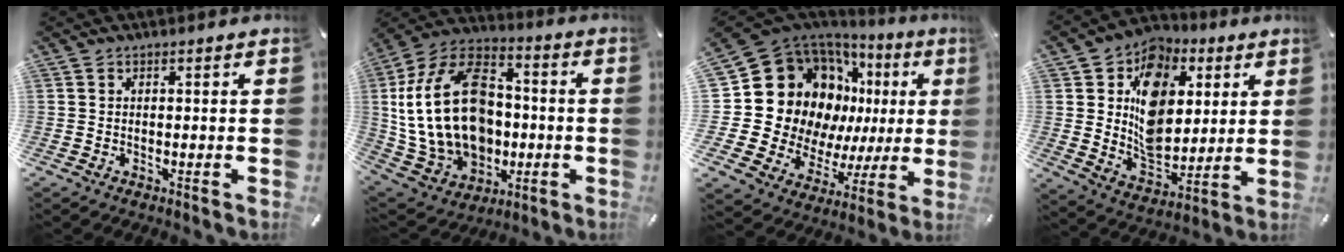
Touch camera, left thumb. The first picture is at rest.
{"total": 25.3, "force": [-0.3, 18.5, 17.3], "torque": [-0.359, 0.009, 0.006]}
{"total": 24.0, "force": [7.2, 18.3, 13.7], "torque": [-0.237, -0.071, 0.169]}
{"total": 15.1, "force": [2.6, 12.1, 8.7], "torque": [-0.129, -0.014, 0.052]}